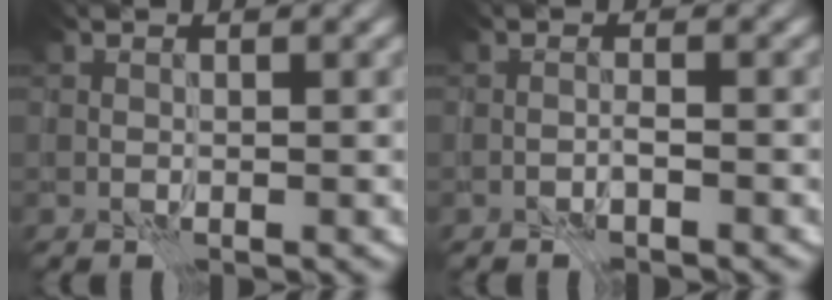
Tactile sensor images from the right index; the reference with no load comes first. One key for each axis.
{"total": 0.9, "fx": -0.8, "fy": 0.0, "fz": 0.5, "tx": -0.009, "ty": 0.004, "tz": -0.017}